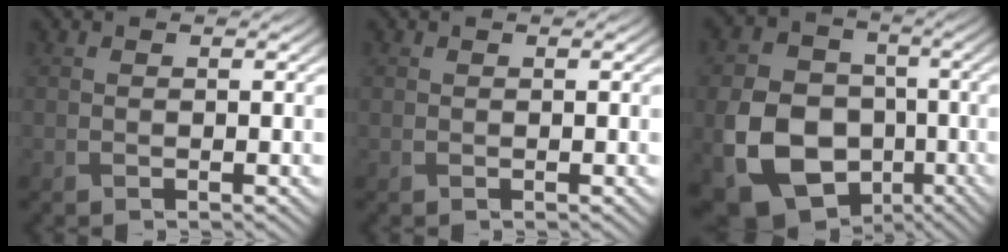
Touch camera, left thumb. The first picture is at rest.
{"total": 0.0}
{"total": 14.6, "force": [-4.4, 11.3, 8.2], "torque": [-0.195, -0.049, -0.082]}